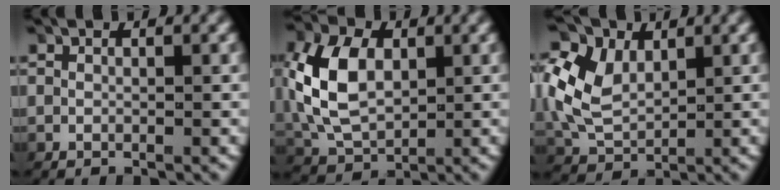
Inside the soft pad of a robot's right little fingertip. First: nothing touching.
{"total": 7.5, "force": [0.5, 5.4, 5.1], "torque": [-0.126, -0.015, 0.020]}
{"total": 7.4, "force": [1.0, 6.2, 4.0], "torque": [-0.108, -0.016, 0.024]}